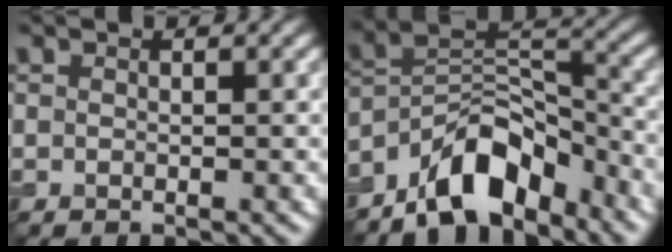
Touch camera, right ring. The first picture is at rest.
{"total": 8.1, "force": [-5.9, 3.7, 4.1], "torque": [-0.051, 0.006, -0.116]}